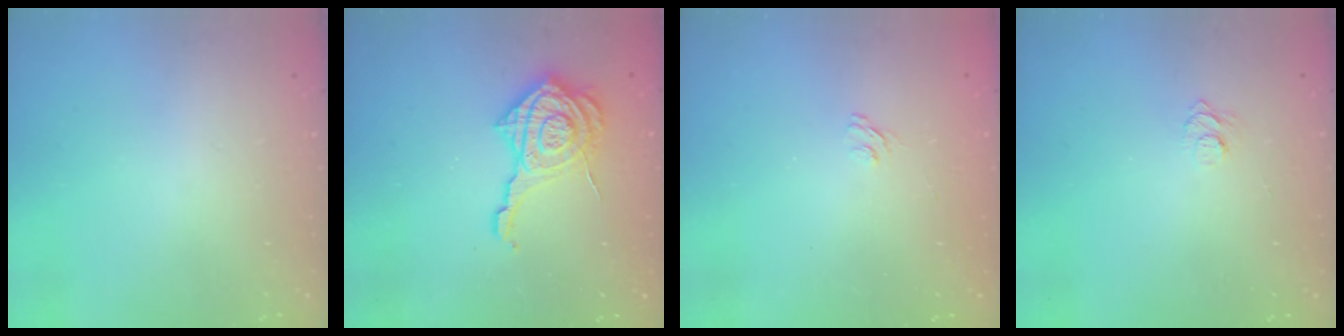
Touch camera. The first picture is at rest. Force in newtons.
{"total": 13.9, "press": 13.8, "slide": 1.7}
{"total": 3.1, "press": 2.8, "slide": 1.3}
{"total": 5.8, "press": 5.7, "slide": 0.7}